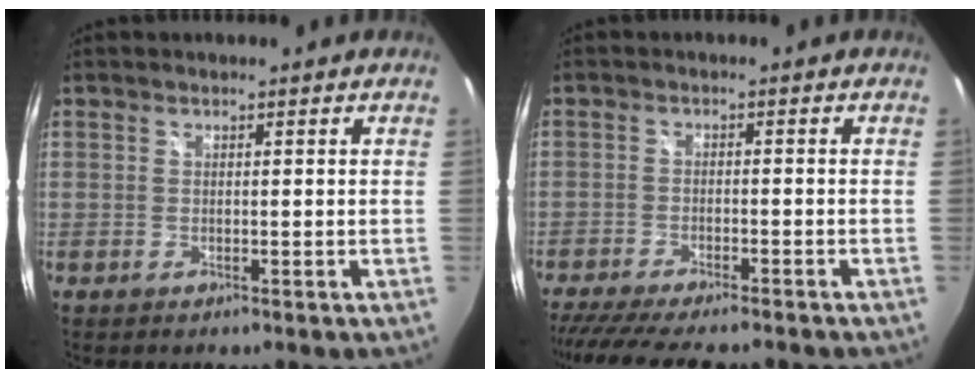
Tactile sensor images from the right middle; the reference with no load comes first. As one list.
[{"total": 13.2, "force": [-11.4, 2.2, 6.3], "torque": [-0.138, -0.028, -0.180]}]